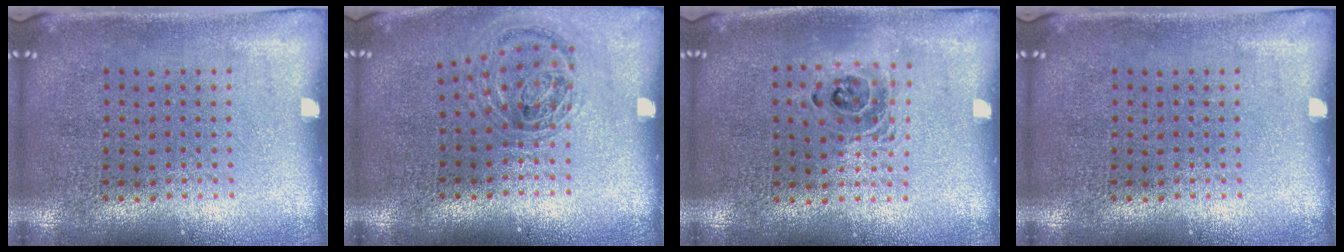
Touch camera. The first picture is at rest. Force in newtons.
{"total": 1.1, "press": 1.0, "slide": 0.3}
{"total": 1.5, "press": 1.3, "slide": 0.7}
{"total": 0.0}